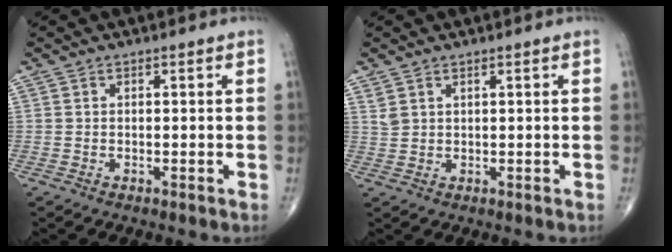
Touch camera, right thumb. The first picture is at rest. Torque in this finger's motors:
{"motor_torque": [-0.20, -0.16, 0.34, 0.21, 0.03]}